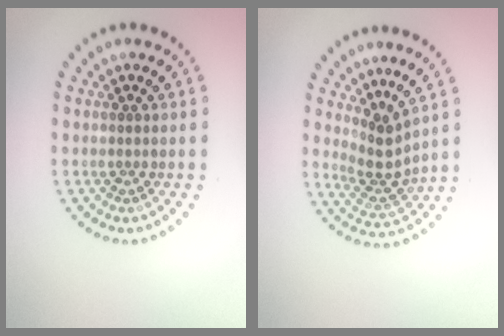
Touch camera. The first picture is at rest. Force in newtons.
{"total": 2.9, "press": 2.0, "slide": 2.2}